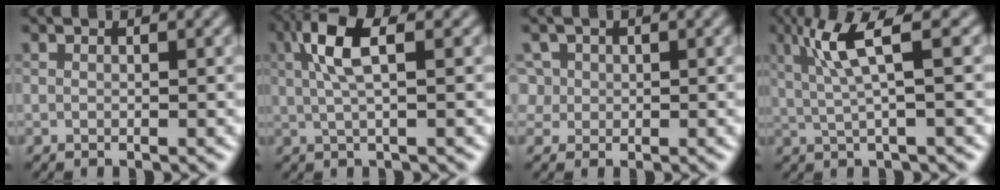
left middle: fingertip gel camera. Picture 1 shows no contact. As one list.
[{"total": 4.3, "force": [0.8, 1.0, 4.1], "torque": [-0.092, 0.011, 0.024]}, {"total": 1.8, "force": [0.7, 1.7, 0.1], "torque": [-0.021, 0.000, 0.036]}, {"total": 4.2, "force": [0.8, 0.2, 4.1], "torque": [-0.090, 0.007, 0.026]}]